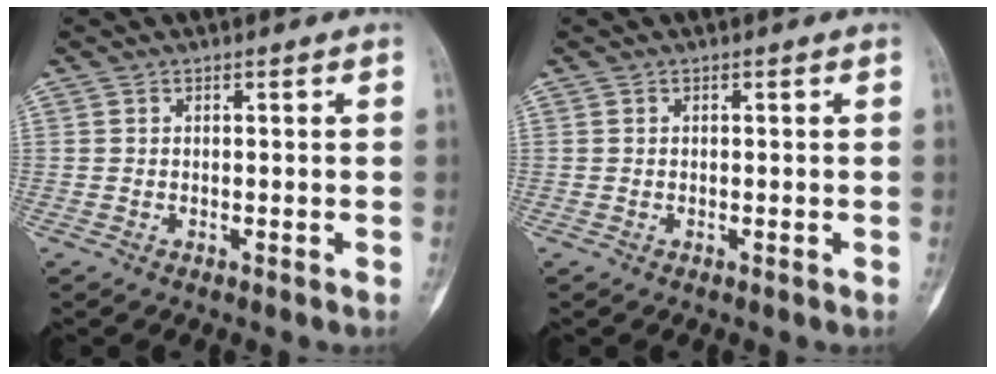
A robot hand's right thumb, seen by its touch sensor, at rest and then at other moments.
{"total": 0.0}